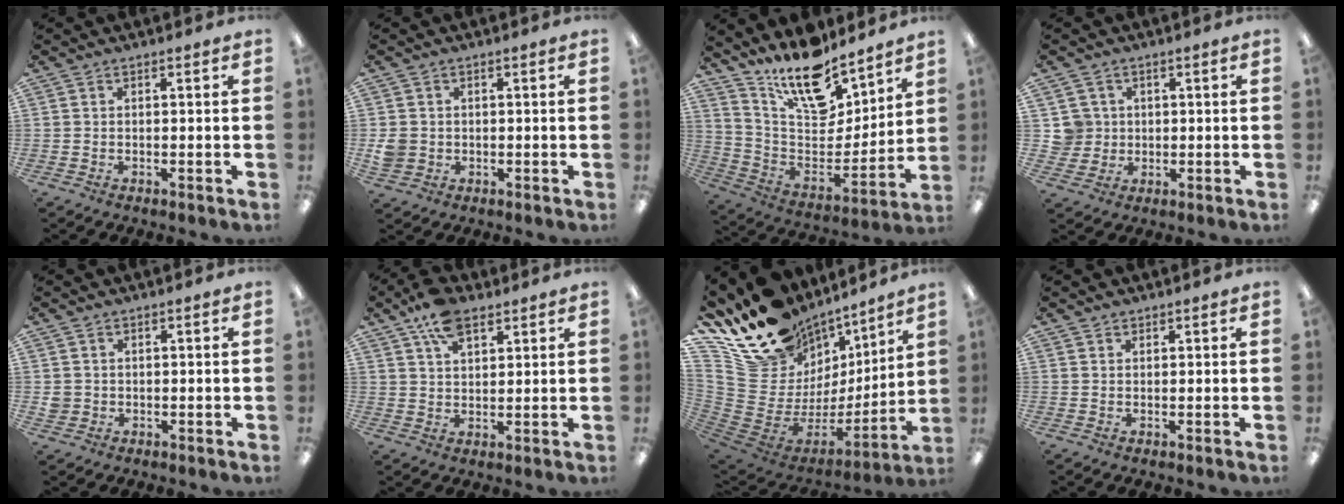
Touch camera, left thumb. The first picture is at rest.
{"total": 3.7, "force": [-0.1, 3.6, 1.0], "torque": [-0.019, 0.002, -0.003]}
{"total": 17.6, "force": [14.4, 6.9, 7.6], "torque": [-0.133, -0.110, 0.256]}
{"total": 5.3, "force": [1.2, 5.1, 0.3], "torque": [-0.008, 0.005, 0.024]}
{"total": 2.4, "force": [0.5, 2.3, 0.3], "torque": [-0.010, 0.003, 0.009]}
{"total": 8.8, "force": [5.7, 4.5, 5.1], "torque": [-0.096, -0.015, 0.105]}
{"total": 18.3, "force": [13.8, 10.9, 5.2], "torque": [-0.102, -0.122, 0.277]}
{"total": 1.1, "force": [1.0, 0.5, 0.0], "torque": [-0.001, 0.000, 0.020]}